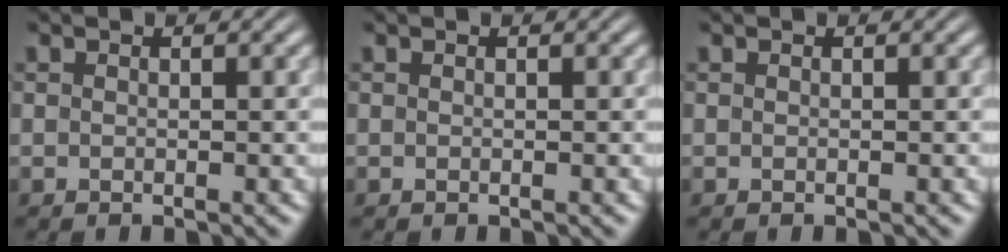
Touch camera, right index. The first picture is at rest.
{"total": 0.0}
{"total": 0.0}